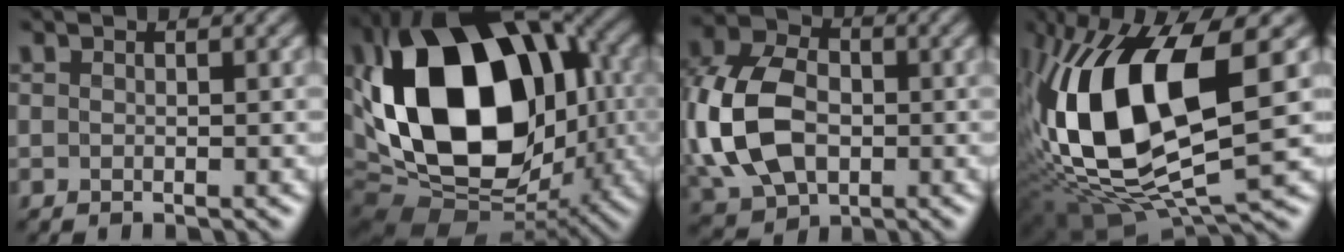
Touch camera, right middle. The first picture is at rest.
{"total": 18.2, "force": [0.9, 12.6, 13.1], "torque": [-0.265, -0.009, 0.016]}
{"total": 10.8, "force": [-0.6, 7.9, 7.3], "torque": [-0.184, 0.007, -0.020]}
{"total": 14.1, "force": [1.1, 6.6, 12.4], "torque": [-0.249, -0.007, 0.017]}